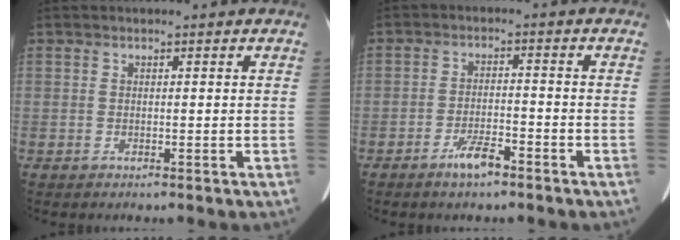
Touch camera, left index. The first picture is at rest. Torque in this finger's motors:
{"motor_torque": [0.12, 0.12, 0.02, 0.03]}